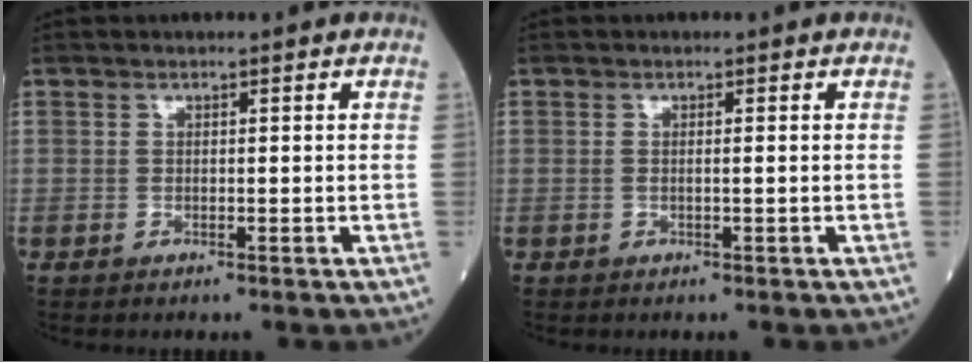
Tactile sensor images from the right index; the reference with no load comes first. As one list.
[{"total": 0.7, "force": [-0.1, -0.1, 0.7], "torque": [-0.014, -0.001, -0.002]}]